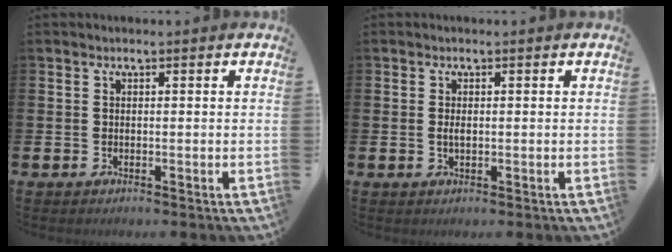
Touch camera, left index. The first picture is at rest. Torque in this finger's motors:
{"motor_torque": [0.31, 0.08, 0.00, 0.01]}